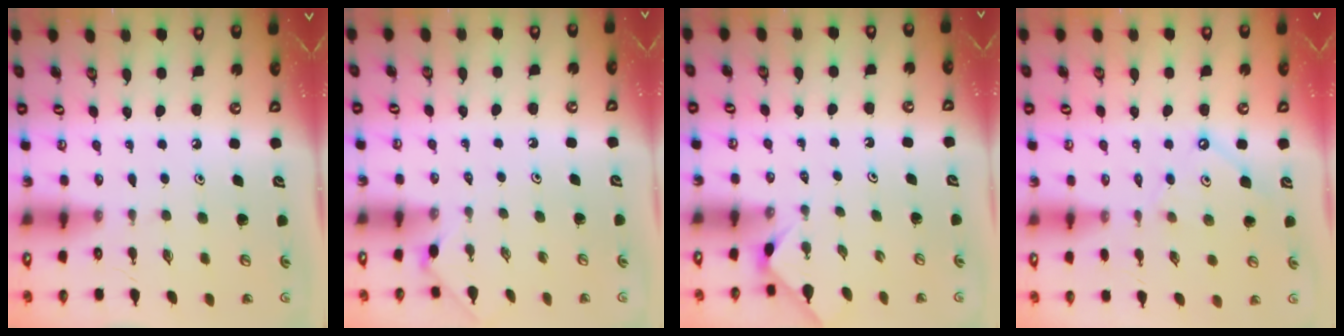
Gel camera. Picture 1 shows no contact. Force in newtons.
{"total": 1.4, "press": 1.4, "slide": 0.4}
{"total": 2.1, "press": 2.1, "slide": 0.4}
{"total": 4.1, "press": 4.1, "slide": 0.6}